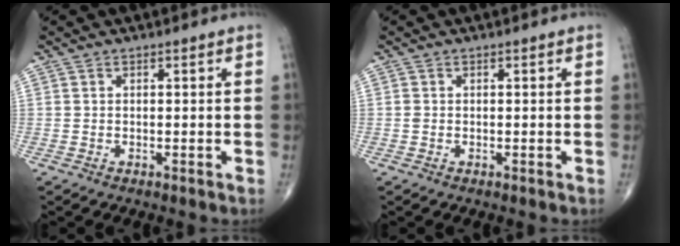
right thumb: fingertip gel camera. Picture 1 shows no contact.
{"total": 0.5, "force": [-0.1, 0.4, 0.3], "torque": [-0.006, 0.000, -0.001]}